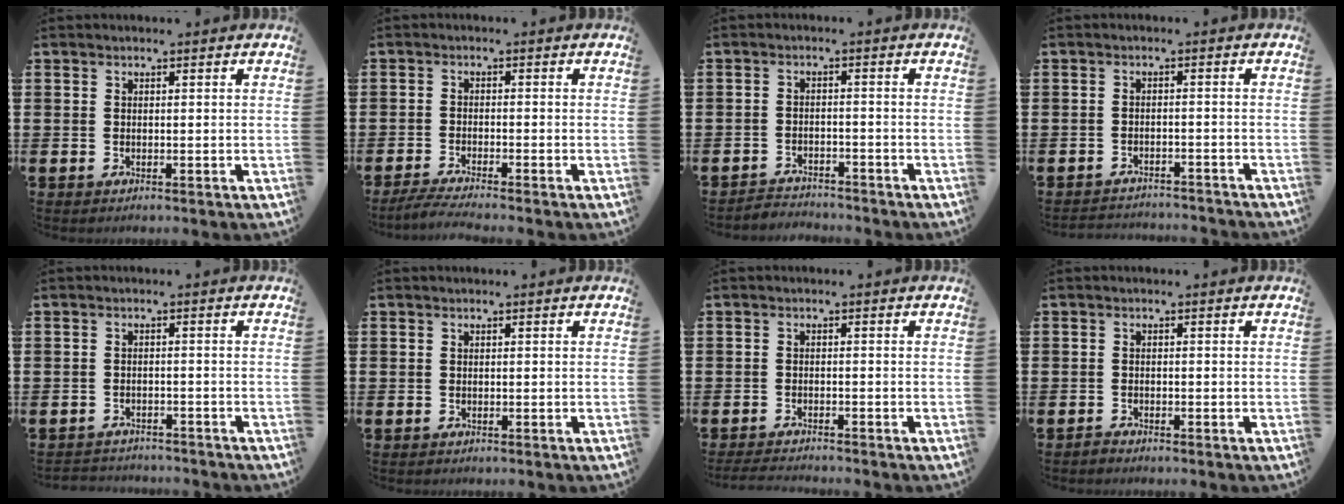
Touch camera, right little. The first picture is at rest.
{"total": 2.3, "force": [-1.9, -0.1, 1.3], "torque": [-0.020, 0.001, -0.034]}
{"total": 2.3, "force": [-2.3, 0.2, -0.4], "torque": [-0.002, 0.004, -0.052]}
{"total": 2.0, "force": [-2.0, -0.1, -0.2], "torque": [-0.002, 0.003, -0.045]}
{"total": 1.7, "force": [-1.7, 0.1, -0.2], "torque": [-0.002, 0.002, -0.039]}
{"total": 0.0}
{"total": 1.6, "force": [-1.5, -0.1, 0.4], "torque": [-0.007, 0.003, -0.030]}
{"total": 0.7, "force": [-0.7, 0.1, 0.0], "torque": [-0.002, -0.002, -0.015]}